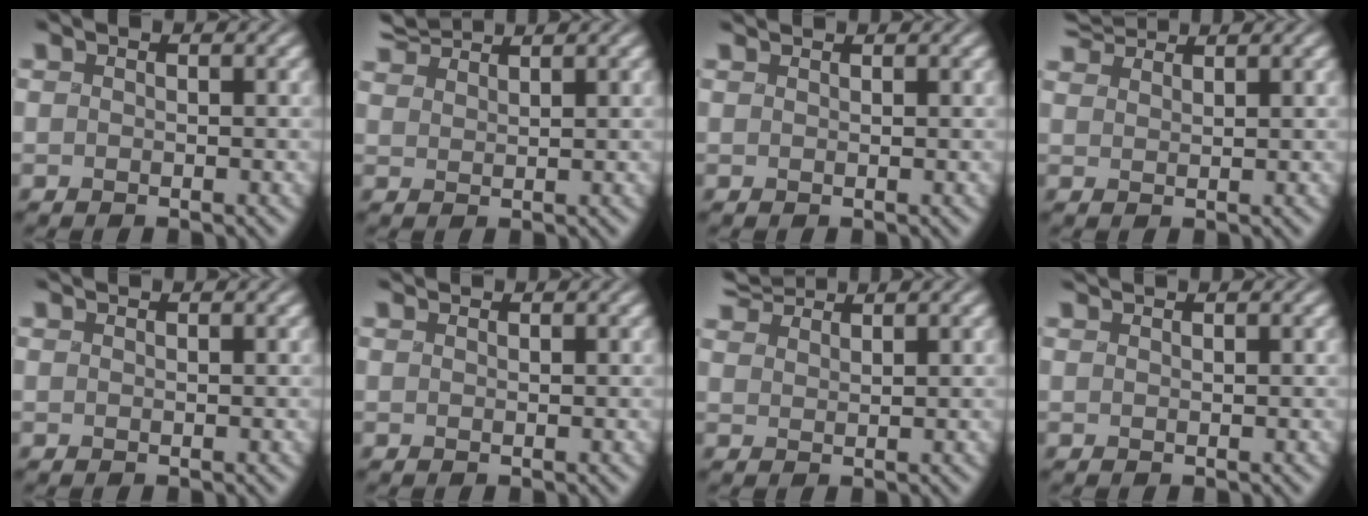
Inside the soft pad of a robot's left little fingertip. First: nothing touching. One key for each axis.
{"total": 3.6, "fx": 3.4, "fy": 0.3, "fz": 1.1, "tx": -0.033, "ty": 0.021, "tz": 0.065}
{"total": 1.1, "fx": 1.1, "fy": -0.1, "fz": 0.1, "tx": -0.005, "ty": 0.010, "tz": 0.021}
{"total": 3.4, "fx": 3.2, "fy": 0.6, "fz": 1.1, "tx": -0.032, "ty": 0.020, "tz": 0.058}
{"total": 1.0, "fx": 1.0, "fy": -0.2, "fz": 0.1, "tx": -0.004, "ty": 0.010, "tz": 0.019}
{"total": 1.4, "fx": 1.3, "fy": 0.0, "fz": 0.3, "tx": -0.009, "ty": 0.012, "tz": 0.023}
{"total": 4.0, "fx": 3.7, "fy": 0.7, "fz": 1.3, "tx": -0.039, "ty": 0.021, "tz": 0.066}
{"total": 1.3, "fx": 1.3, "fy": -0.2, "fz": 0.2, "tx": -0.005, "ty": 0.012, "tz": 0.023}